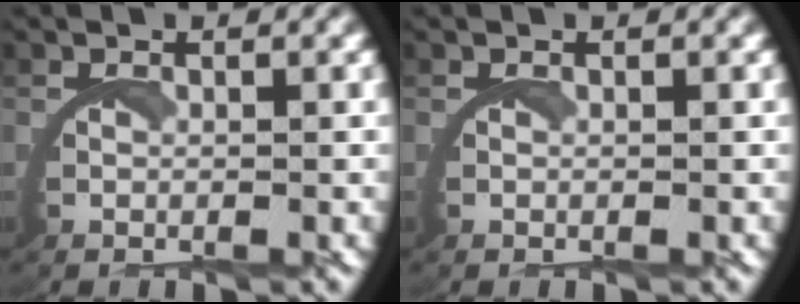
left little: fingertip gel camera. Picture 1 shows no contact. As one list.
[{"total": 0.0}]